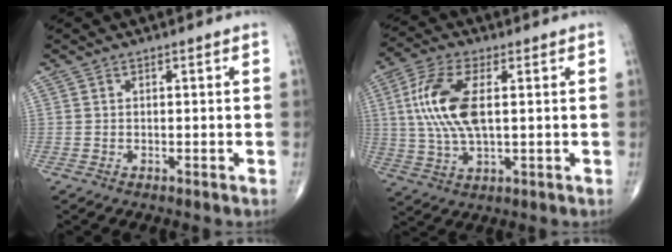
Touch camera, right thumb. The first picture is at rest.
{"total": 12.6, "force": [1.9, 5.5, 11.2], "torque": [-0.248, 0.003, 0.039]}